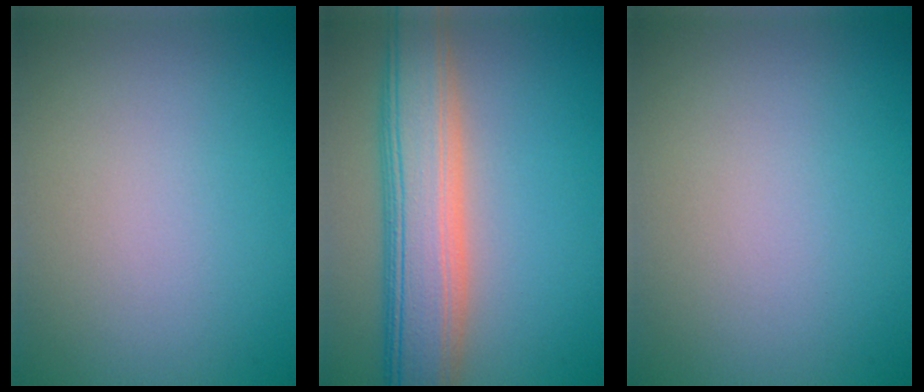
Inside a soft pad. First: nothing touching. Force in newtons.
{"total": 8.4, "press": 8.4, "slide": 0.5}
{"total": 0.0}